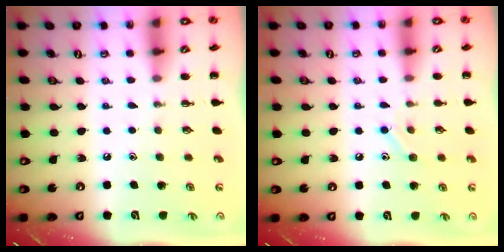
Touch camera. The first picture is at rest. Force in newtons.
{"total": 7.9, "press": 7.8, "slide": 1.6}